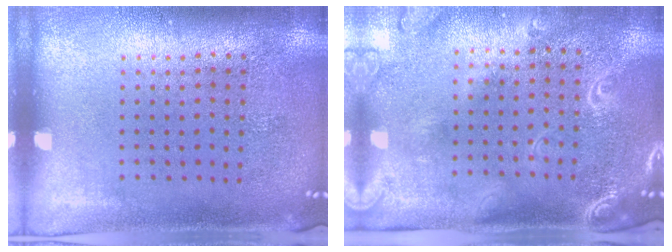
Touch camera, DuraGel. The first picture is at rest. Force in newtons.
{"total": 2.3, "press": 1.9, "slide": 1.2}